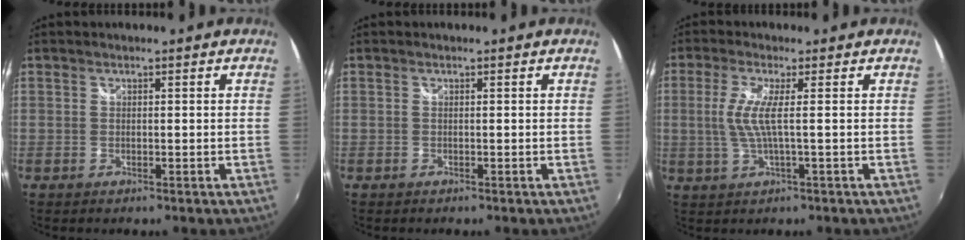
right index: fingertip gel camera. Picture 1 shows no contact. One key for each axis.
{"total": 0.0}
{"total": 5.1, "fx": 0.1, "fy": 0.0, "fz": 5.1, "tx": -0.112, "ty": -0.004, "tz": 0.006}